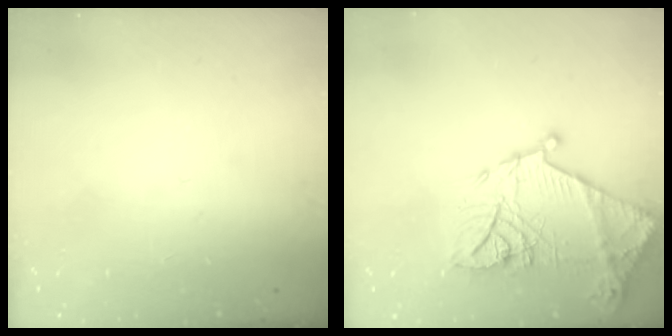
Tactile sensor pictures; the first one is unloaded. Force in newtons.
{"total": 18.6, "press": 18.5, "slide": 1.9}